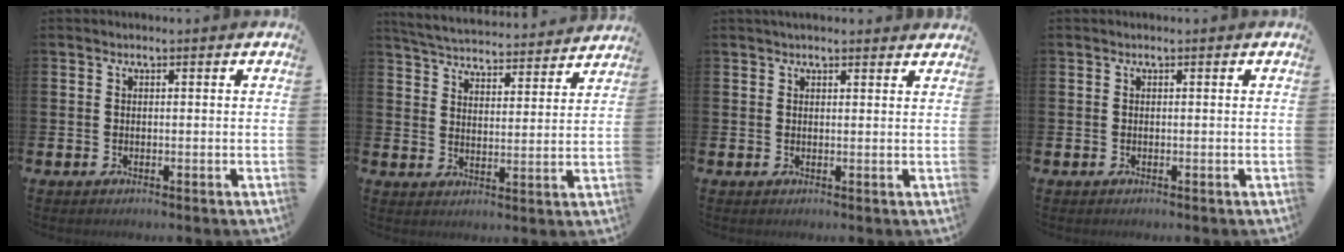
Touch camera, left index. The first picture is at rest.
{"total": 5.3, "force": [5.3, 0.6, 0.4], "torque": [-0.023, -0.046, 0.089]}
{"total": 1.7, "force": [1.7, 0.3, 0.3], "torque": [0.004, -0.004, 0.028]}
{"total": 0.0}